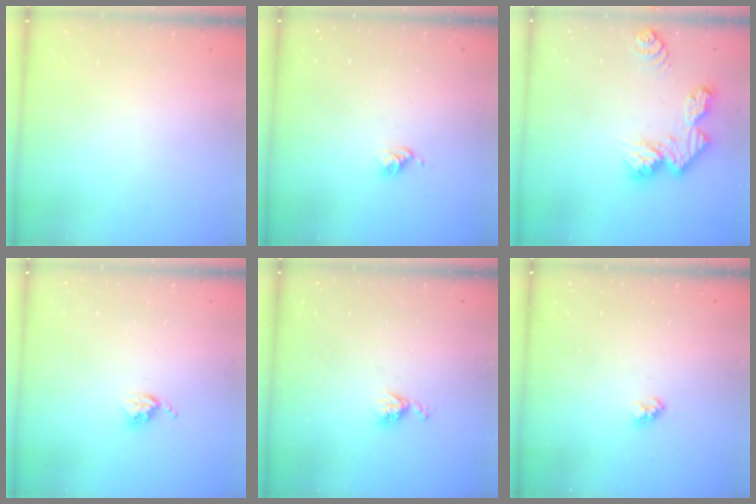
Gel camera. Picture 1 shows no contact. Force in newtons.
{"total": 3.7, "press": 3.7, "slide": 0.6}
{"total": 12.0, "press": 12.0, "slide": 1.0}
{"total": 3.8, "press": 3.8, "slide": 0.5}
{"total": 5.8, "press": 5.7, "slide": 0.7}
{"total": 3.0, "press": 3.0, "slide": 0.3}